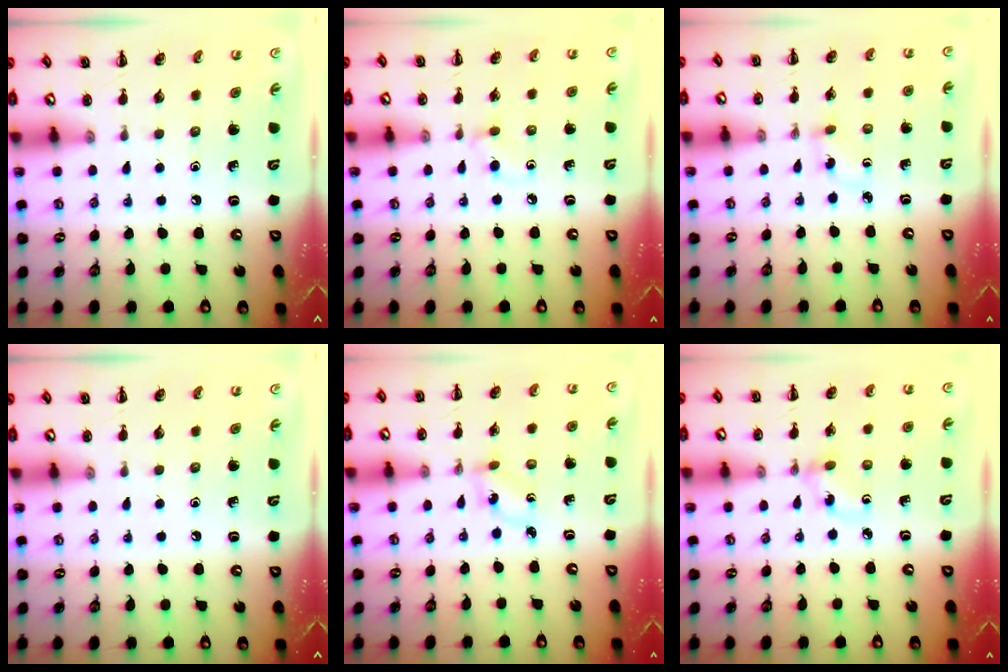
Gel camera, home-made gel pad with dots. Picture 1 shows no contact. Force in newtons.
{"total": 4.1, "press": 3.7, "slide": 1.8}
{"total": 2.4, "press": 2.2, "slide": 0.9}
{"total": 0.0}
{"total": 0.9, "press": 0.8, "slide": 0.5}
{"total": 2.8, "press": 2.6, "slide": 1.0}